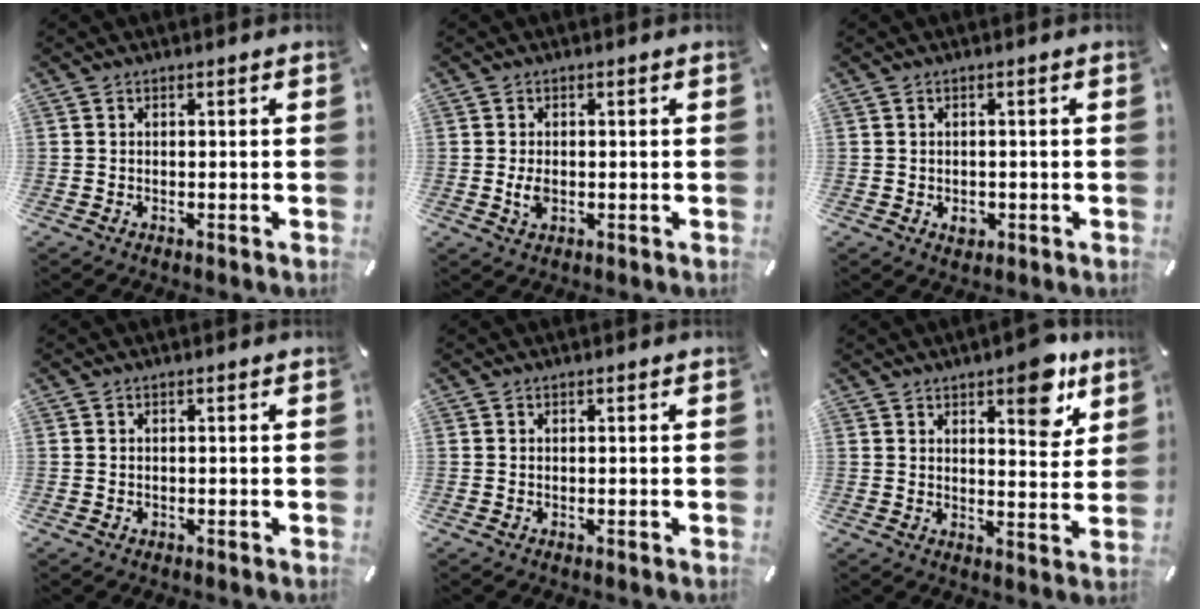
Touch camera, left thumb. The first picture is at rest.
{"total": 2.8, "force": [-0.2, 1.8, 2.2], "torque": [-0.055, -0.003, -0.008]}
{"total": 2.4, "force": [-0.6, 1.9, 1.3], "torque": [-0.015, -0.001, -0.012]}
{"total": 0.5, "force": [-0.1, 0.4, 0.3], "torque": [-0.006, 0.001, -0.003]}
{"total": 0.0}
{"total": 9.9, "force": [6.6, 3.9, 6.2], "torque": [-0.066, -0.046, 0.105]}